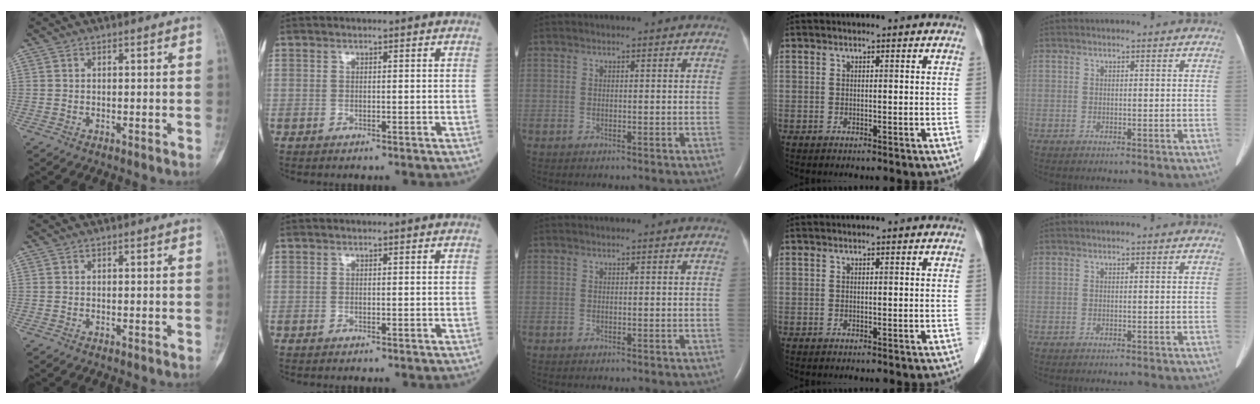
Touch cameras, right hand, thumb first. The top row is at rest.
{}